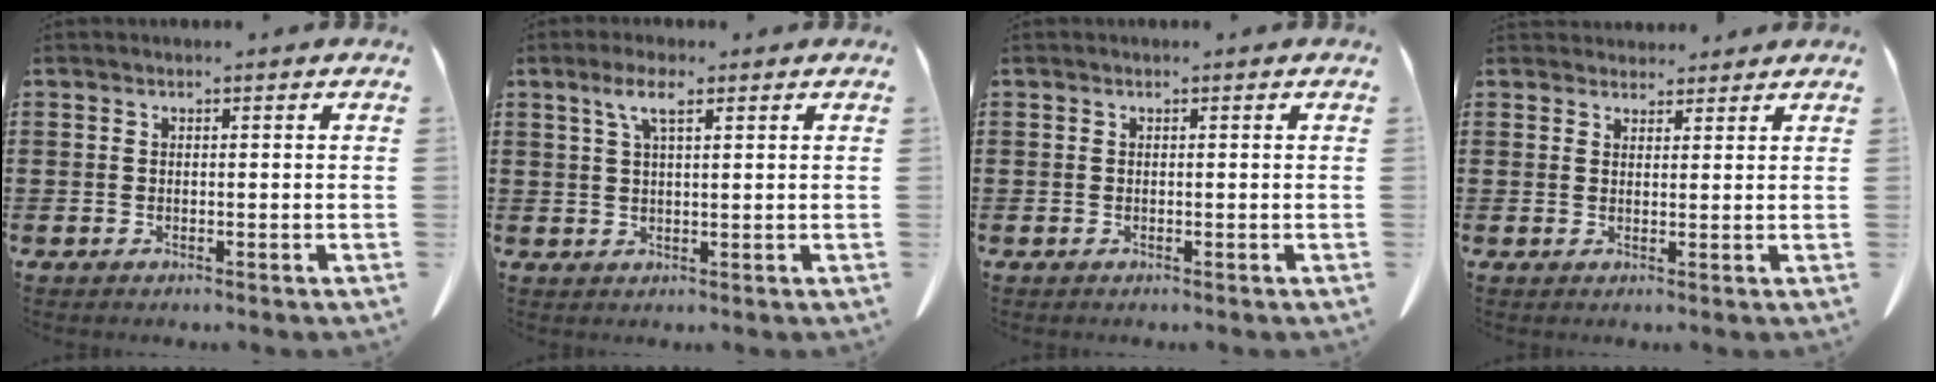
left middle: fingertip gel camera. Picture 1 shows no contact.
{"total": 4.2, "force": [2.3, 1.0, 3.4], "torque": [-0.074, 0.006, 0.039]}
{"total": 0.0}
{"total": 2.6, "force": [2.5, 0.8, 0.1], "torque": [-0.009, -0.004, 0.049]}